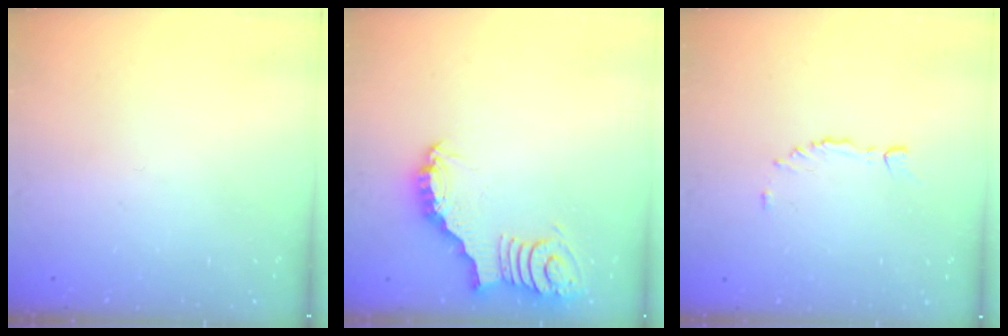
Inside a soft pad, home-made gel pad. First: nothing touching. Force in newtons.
{"total": 3.0, "press": 3.0, "slide": 0.3}
{"total": 5.9, "press": 5.9, "slide": 0.7}